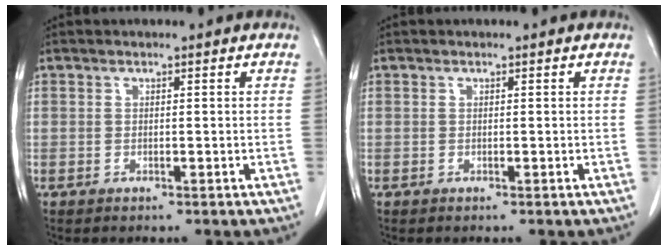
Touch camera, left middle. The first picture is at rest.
{"total": 0.0}